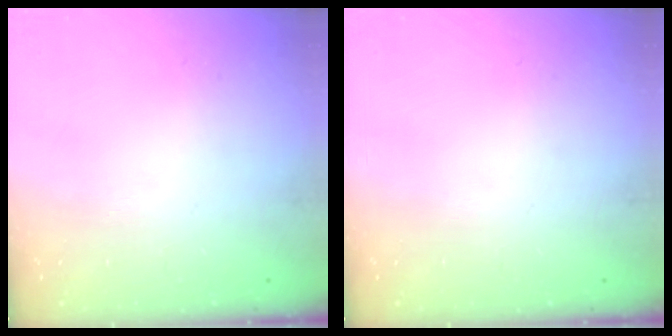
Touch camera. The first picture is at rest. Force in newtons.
{"total": 0.0}